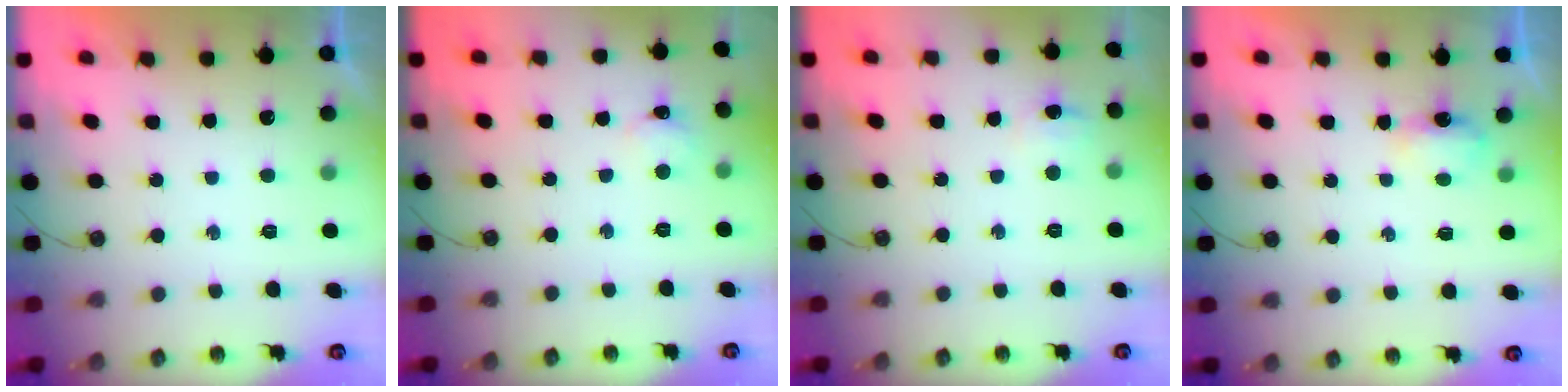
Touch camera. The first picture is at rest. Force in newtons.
{"total": 2.2, "press": 2.2, "slide": 0.3}
{"total": 4.2, "press": 4.2, "slide": 0.3}
{"total": 3.2, "press": 3.1, "slide": 0.5}